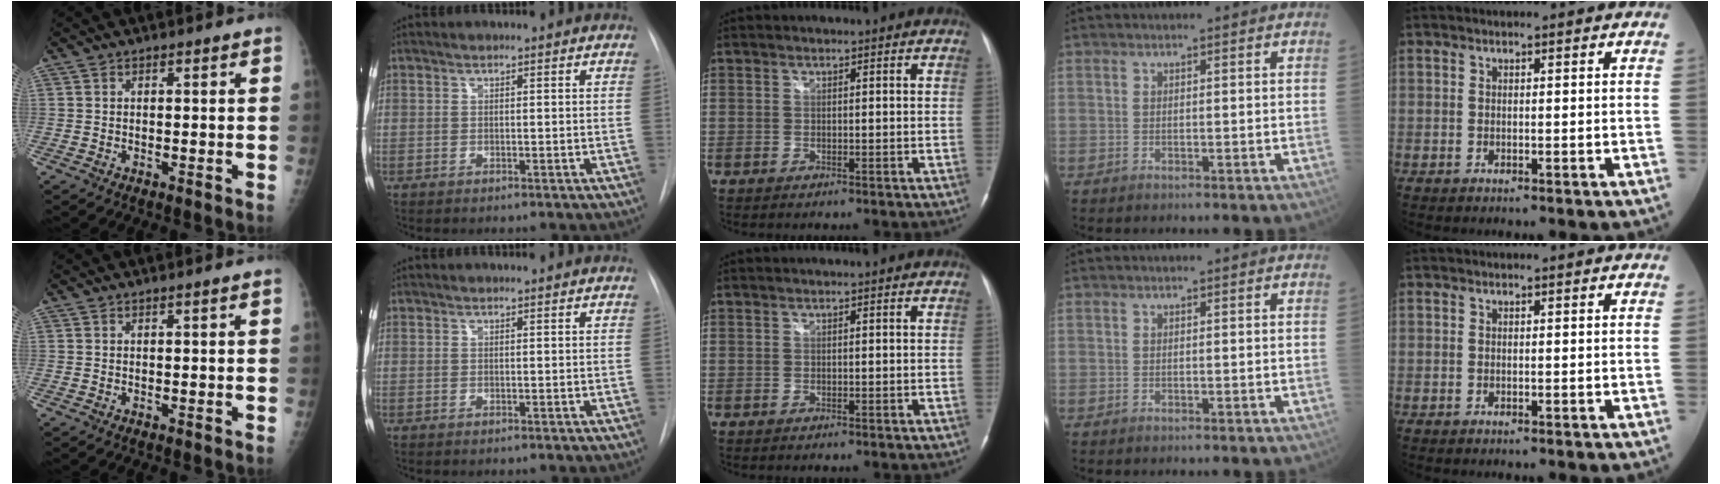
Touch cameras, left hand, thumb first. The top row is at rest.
{}